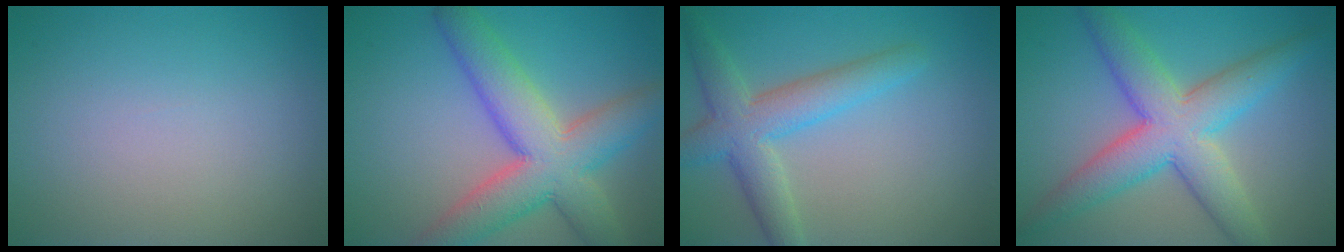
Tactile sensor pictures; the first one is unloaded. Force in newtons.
{"total": 8.8, "press": 8.8, "slide": 0.8}
{"total": 5.0, "press": 5.0, "slide": 0.2}
{"total": 7.8, "press": 7.8, "slide": 0.3}